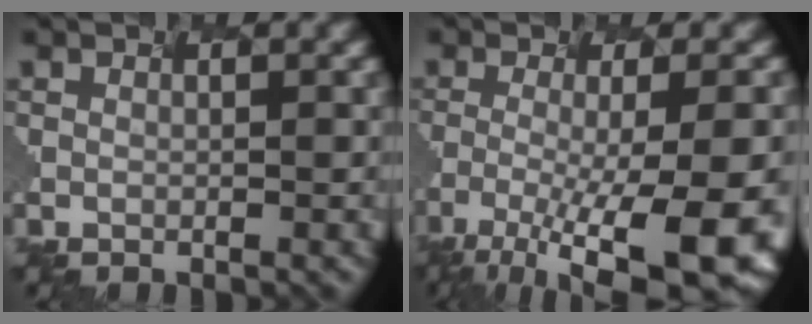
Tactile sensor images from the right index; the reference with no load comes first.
{"total": 11.9, "force": [-5.9, 2.9, 9.9], "torque": [-0.182, -0.021, -0.070]}